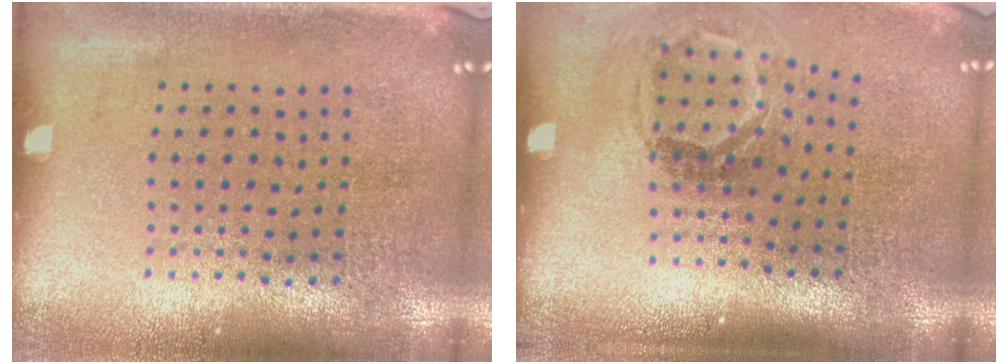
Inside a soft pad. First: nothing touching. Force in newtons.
{"total": 1.8, "press": 1.2, "slide": 1.4}